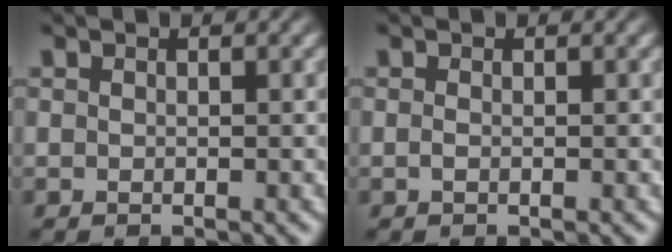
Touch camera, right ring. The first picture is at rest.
{"total": 0.5, "force": [-0.3, -0.5, 0.1], "torque": [-0.001, -0.005, -0.001]}